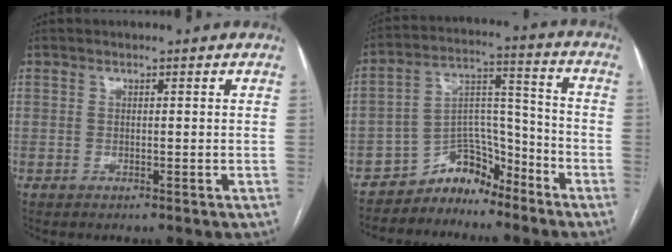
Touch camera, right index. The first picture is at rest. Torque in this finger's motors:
{"motor_torque": [-0.07, -0.11, -0.19, -0.09]}